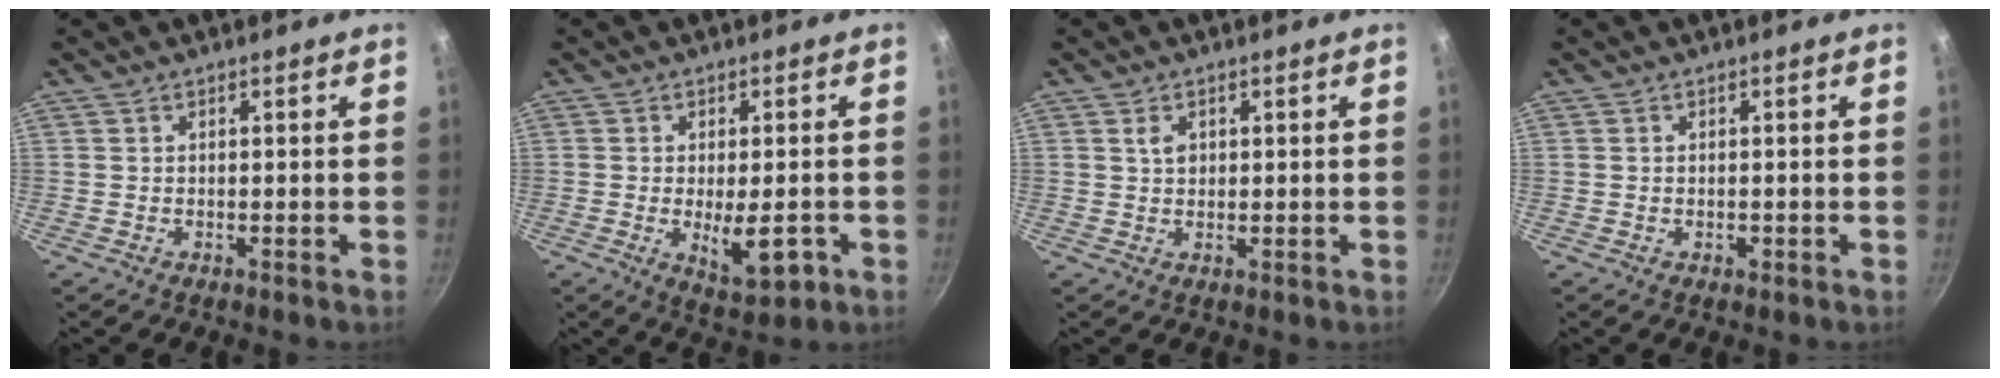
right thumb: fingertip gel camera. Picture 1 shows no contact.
{"total": 8.1, "force": [-2.1, 3.5, 7.1], "torque": [-0.084, -0.002, -0.019]}
{"total": 2.3, "force": [0.8, 1.6, 1.5], "torque": [-0.018, -0.002, 0.013]}
{"total": 0.7, "force": [-0.2, 0.5, 0.5], "torque": [-0.007, 0.001, -0.003]}